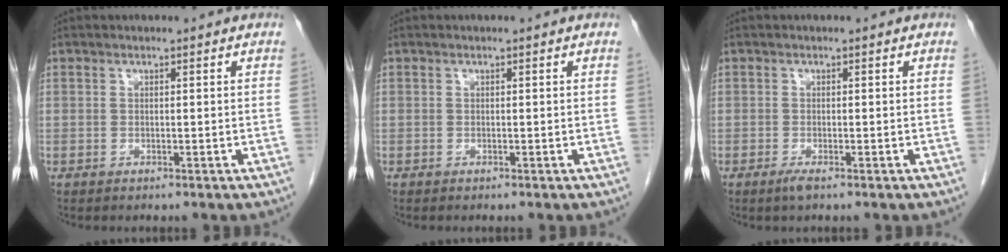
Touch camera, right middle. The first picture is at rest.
{"total": 0.0}
{"total": 1.3, "force": [-0.9, 0.1, 1.0], "torque": [-0.023, -0.004, -0.017]}